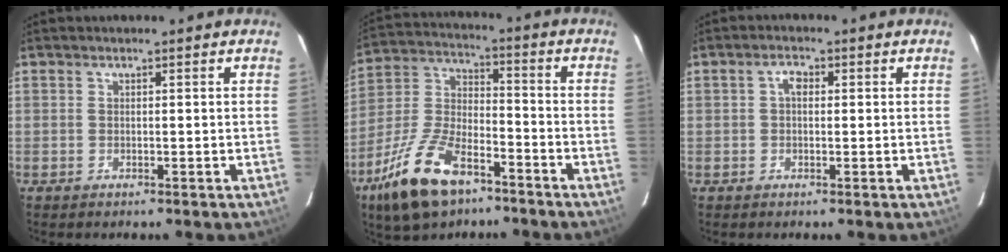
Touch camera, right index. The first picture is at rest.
{"total": 17.2, "force": [-10.5, 7.8, 11.1], "torque": [-0.243, -0.005, -0.195]}
{"total": 2.1, "force": [0.2, 1.3, 1.6], "torque": [-0.028, 0.009, 0.002]}